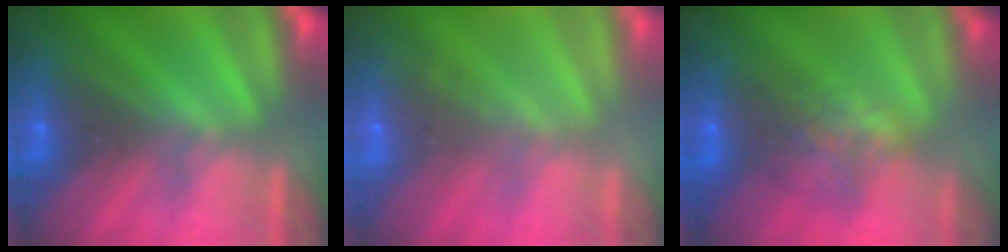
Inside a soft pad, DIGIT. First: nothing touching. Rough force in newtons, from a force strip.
{"total": 1.7}
{"total": 7.2}